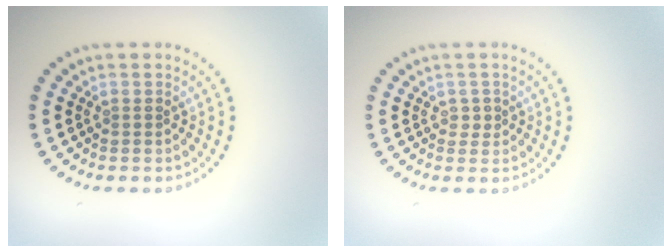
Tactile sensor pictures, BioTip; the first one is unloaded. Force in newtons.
{"total": 0.8, "press": 0.8, "slide": 0.2}